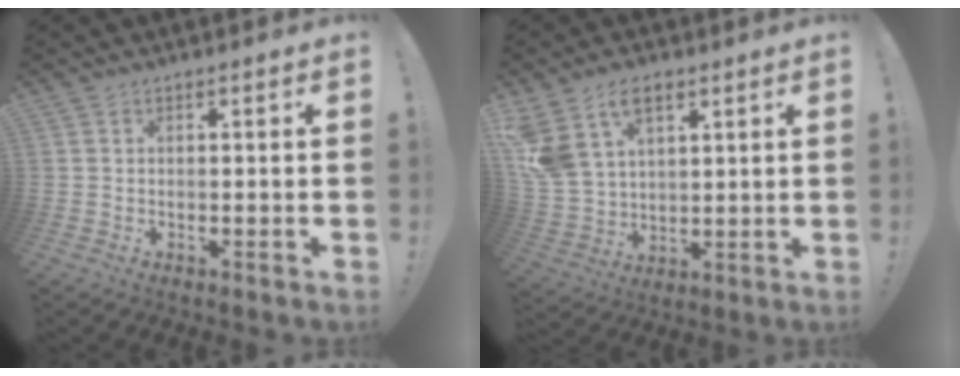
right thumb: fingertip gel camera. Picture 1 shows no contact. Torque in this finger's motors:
{"motor_torque": [1.55, 2.25, 1.07, 0.72, 0.17]}